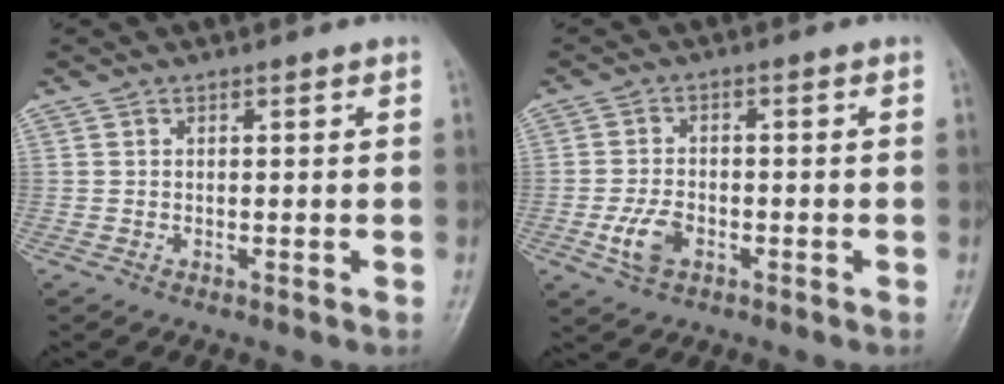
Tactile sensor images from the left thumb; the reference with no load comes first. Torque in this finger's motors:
{"motor_torque": [0.00, 0.17, 0.43, 0.06, 0.05]}